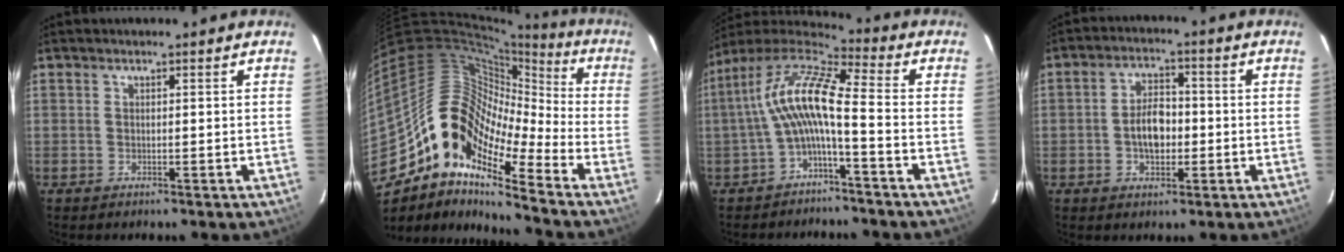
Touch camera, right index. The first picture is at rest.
{"total": 16.0, "force": [-9.9, 6.3, 11.0], "torque": [-0.174, 0.005, -0.208]}
{"total": 11.5, "force": [-2.0, 2.1, 11.1], "torque": [-0.225, 0.020, -0.044]}
{"total": 6.5, "force": [-1.1, 4.0, 5.0], "torque": [-0.092, 0.015, -0.013]}